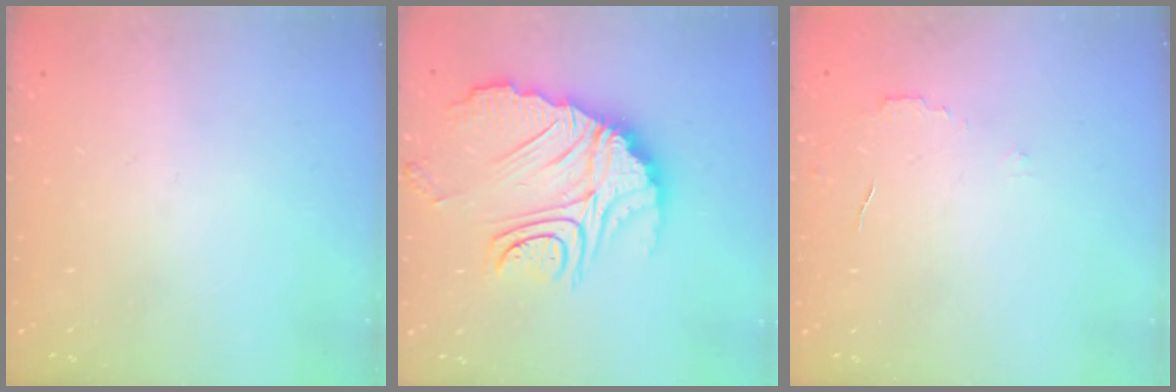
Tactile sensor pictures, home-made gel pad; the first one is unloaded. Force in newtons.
{"total": 18.4, "press": 18.3, "slide": 1.8}
{"total": 3.0, "press": 3.0, "slide": 0.2}